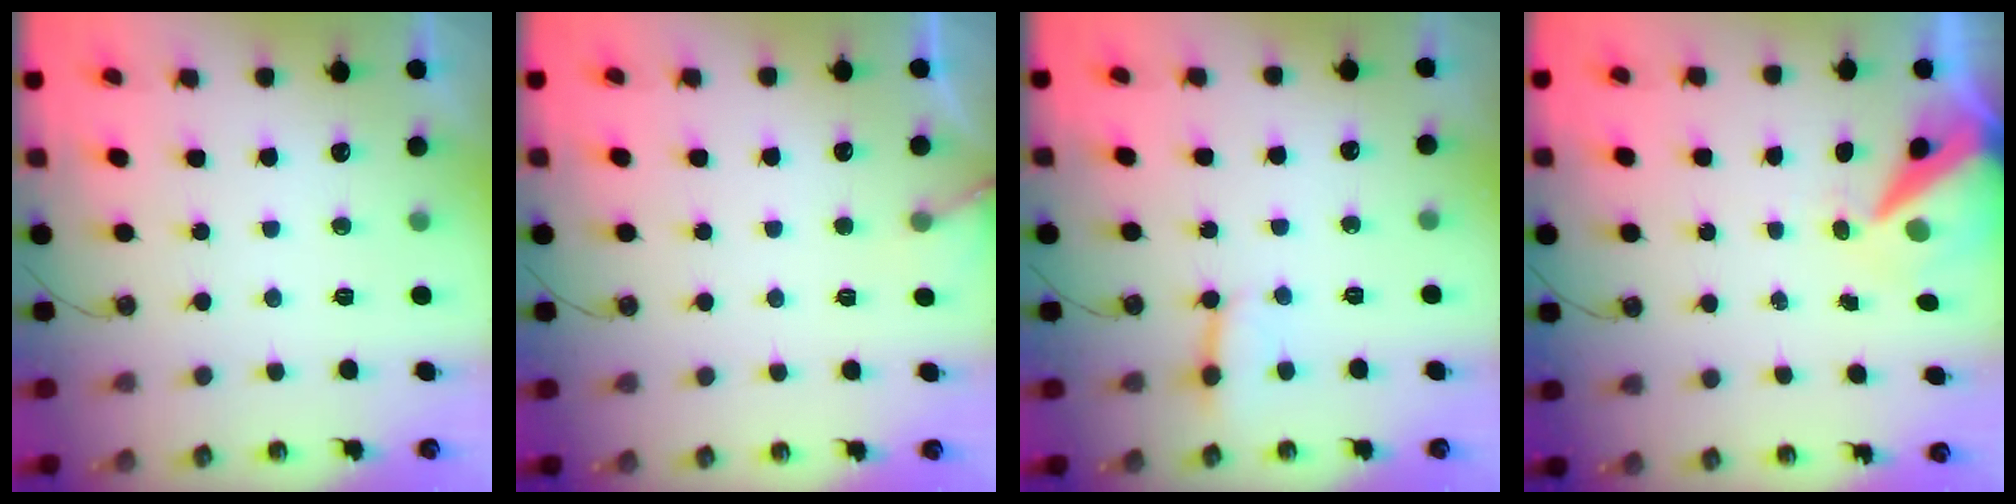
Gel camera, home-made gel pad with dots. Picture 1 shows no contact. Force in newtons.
{"total": 5.1, "press": 5.1, "slide": 0.3}
{"total": 4.8, "press": 4.8, "slide": 0.5}
{"total": 9.7, "press": 9.6, "slide": 1.2}